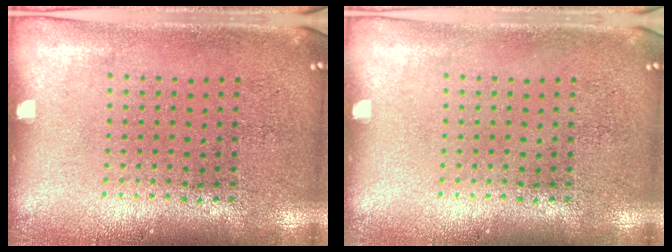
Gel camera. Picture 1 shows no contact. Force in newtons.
{"total": 0.0}